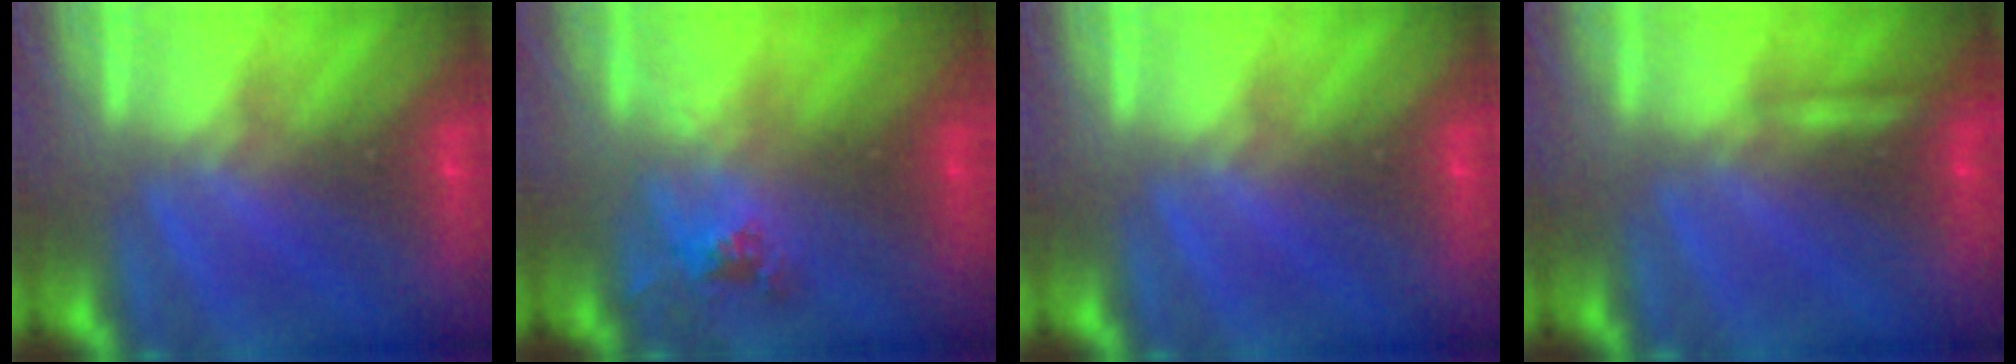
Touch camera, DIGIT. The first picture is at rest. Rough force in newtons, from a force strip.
{"total": 2.5}
{"total": 0.0}
{"total": 2.2}